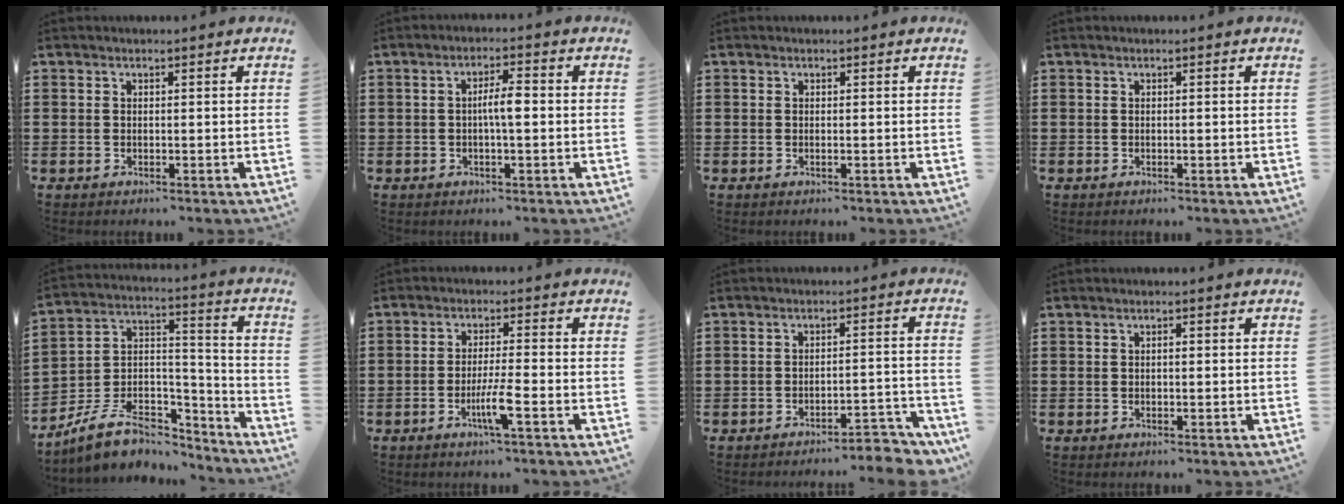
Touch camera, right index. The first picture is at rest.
{"total": 3.8, "force": [-0.3, 0.4, 3.7], "torque": [-0.066, 0.001, -0.008]}
{"total": 0.0}
{"total": 0.0}
{"total": 9.5, "force": [-7.0, 4.7, 4.3], "torque": [-0.087, 0.023, -0.128]}
{"total": 4.6, "force": [-2.2, -0.1, 4.0], "torque": [-0.075, -0.013, -0.040]}
{"total": 4.1, "force": [-3.8, -0.2, 1.4], "torque": [-0.024, -0.005, -0.077]}
{"total": 0.7, "force": [-0.1, -0.2, 0.6], "torque": [-0.011, -0.005, 0.000]}